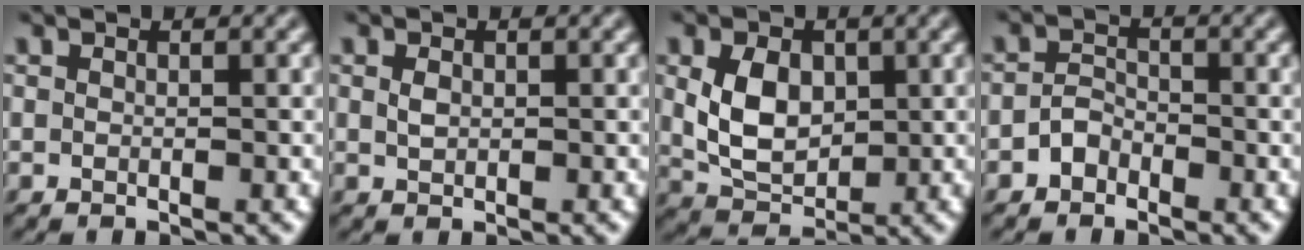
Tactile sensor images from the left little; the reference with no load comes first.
{"total": 0.9, "force": [0.1, 0.7, 0.6], "torque": [-0.017, 0.000, 0.003]}
{"total": 5.1, "force": [0.5, 3.6, 3.6], "torque": [-0.080, -0.003, 0.013]}
{"total": 1.8, "force": [-1.3, 1.2, 0.6], "torque": [-0.011, 0.010, -0.027]}